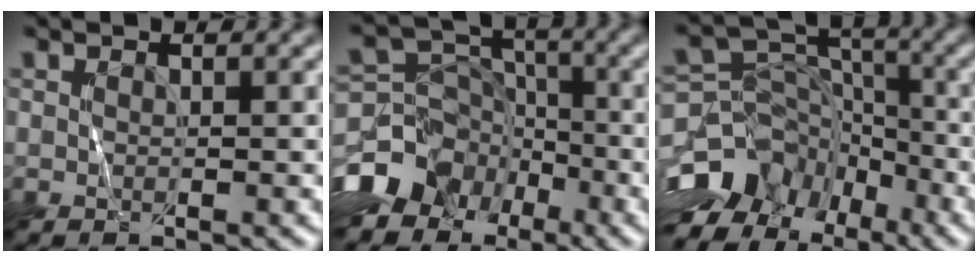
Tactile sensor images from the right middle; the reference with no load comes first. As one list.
[{"total": 10.7, "force": [-6.7, 7.5, 3.5], "torque": [-0.085, -0.005, -0.122]}, {"total": 9.9, "force": [-6.3, 6.5, 3.8], "torque": [-0.067, 0.015, -0.113]}]